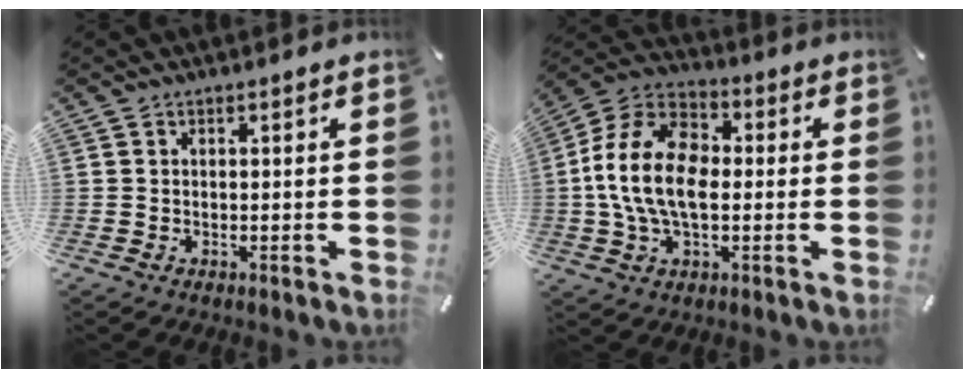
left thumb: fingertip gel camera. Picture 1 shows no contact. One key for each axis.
{"total": 15.0, "fx": -1.2, "fy": 9.7, "fz": 11.4, "tx": -0.251, "ty": 0.012, "tz": -0.021}